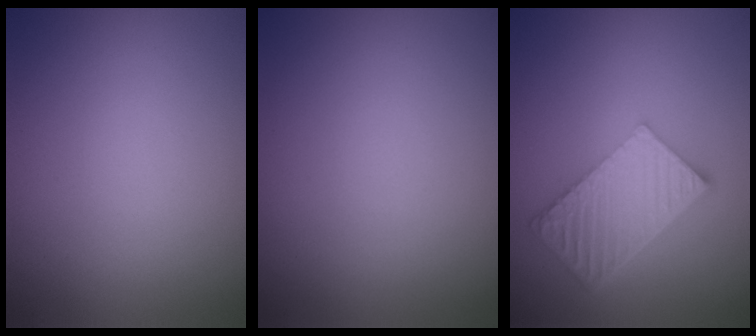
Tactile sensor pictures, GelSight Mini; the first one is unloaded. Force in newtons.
{"total": 0.0}
{"total": 6.7, "press": 4.8, "slide": 4.6}